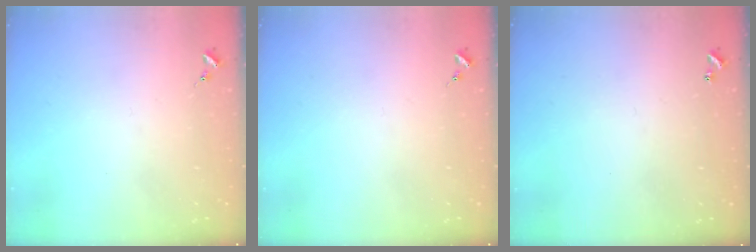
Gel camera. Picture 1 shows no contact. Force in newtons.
{"total": 0.0}
{"total": 1.0, "press": 1.0, "slide": 0.2}